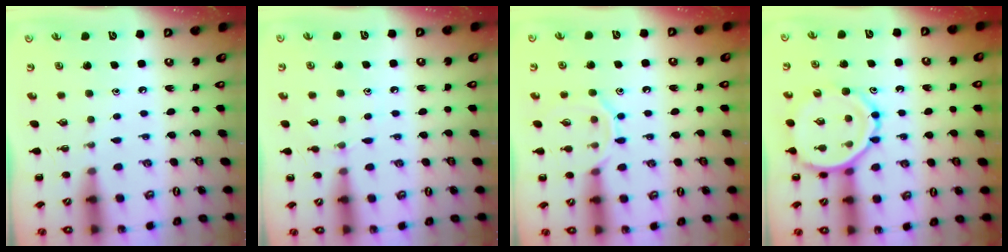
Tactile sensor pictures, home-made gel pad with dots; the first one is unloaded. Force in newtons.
{"total": 6.7, "press": 6.4, "slide": 2.0}
{"total": 9.0, "press": 9.0, "slide": 0.8}
{"total": 10.8, "press": 10.4, "slide": 2.8}